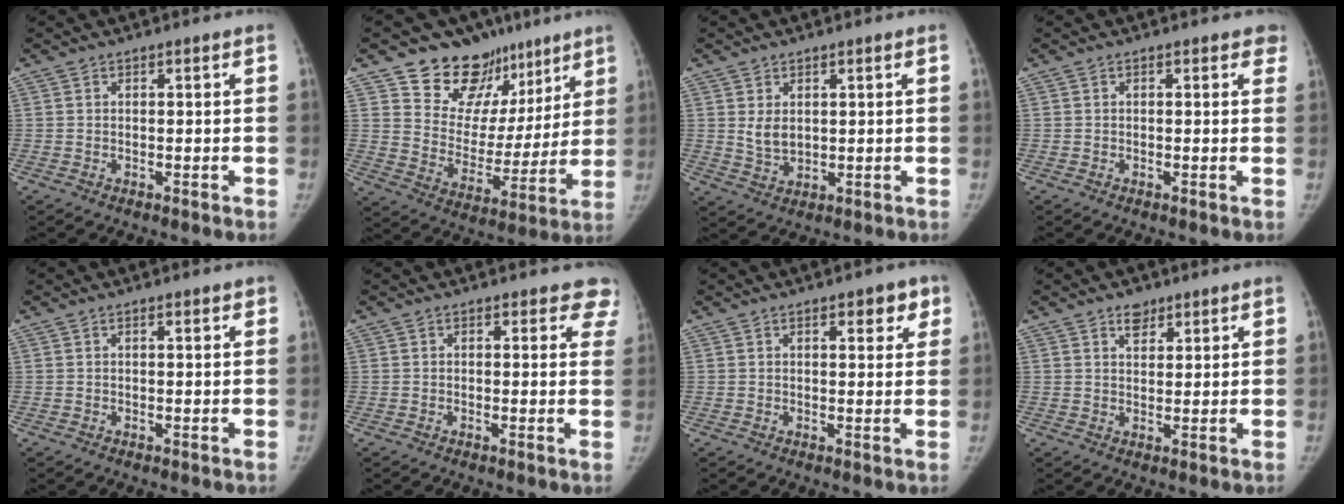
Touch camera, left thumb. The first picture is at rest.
{"total": 17.5, "force": [12.1, 11.4, 5.3], "torque": [-0.015, -0.066, 0.192]}
{"total": 3.8, "force": [1.1, 2.7, 2.5], "torque": [-0.032, -0.015, 0.030]}
{"total": 1.8, "force": [1.3, 1.1, 0.6], "torque": [0.018, -0.003, 0.002]}
{"total": 1.0, "force": [0.7, 0.4, 0.7], "torque": [-0.007, -0.001, 0.007]}
{"total": 4.8, "force": [4.0, 2.5, 0.8], "torque": [0.036, -0.014, 0.018]}
{"total": 4.7, "force": [2.5, 2.2, 3.3], "torque": [-0.015, -0.008, 0.027]}
{"total": 3.3, "force": [2.3, 2.1, 1.2], "torque": [0.002, -0.015, 0.039]}